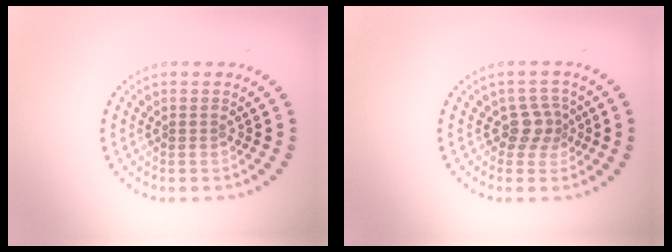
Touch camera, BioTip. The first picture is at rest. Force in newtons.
{"total": 2.4, "press": 1.9, "slide": 1.6}